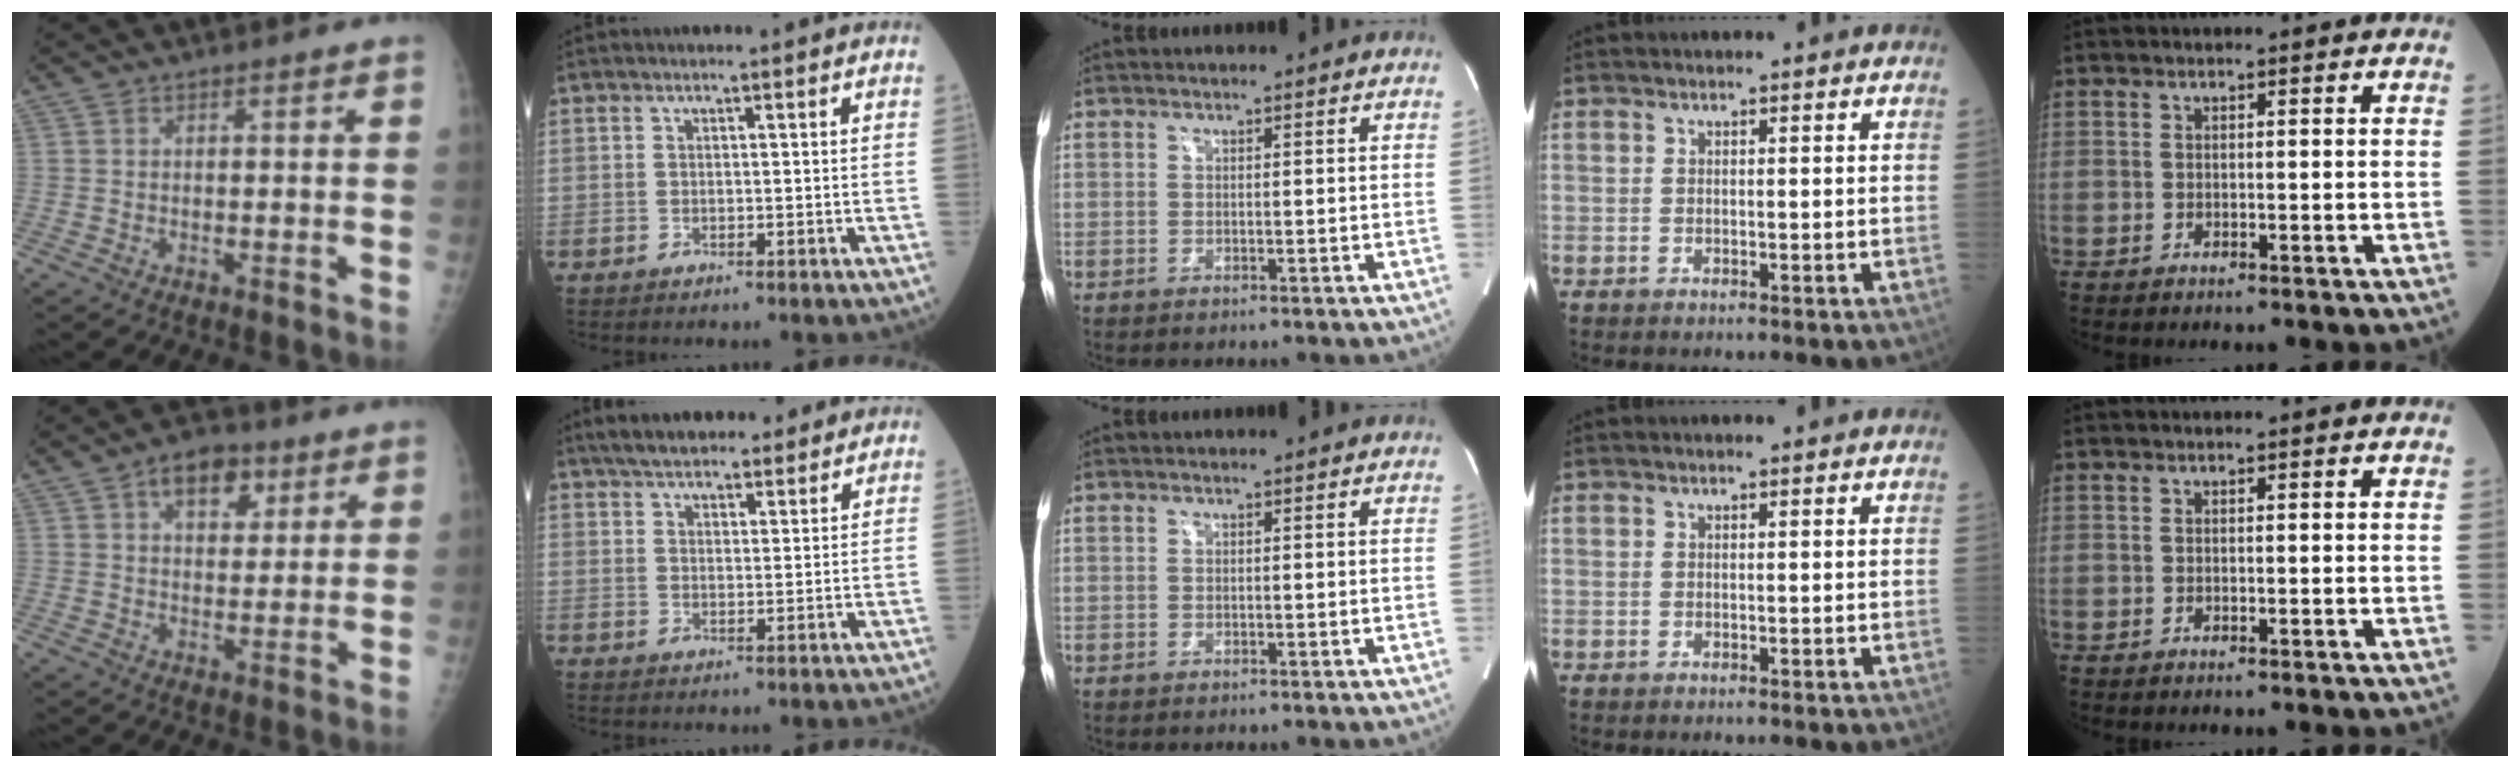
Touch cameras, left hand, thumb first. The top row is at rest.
{"thumb": {"total": 8.4, "force": [3.9, 5.2, 5.3], "torque": [-0.045, -0.007, 0.055]}, "index": {"total": 10.8, "force": [9.1, 3.3, 4.6], "torque": [-0.061, 0.027, 0.136]}}